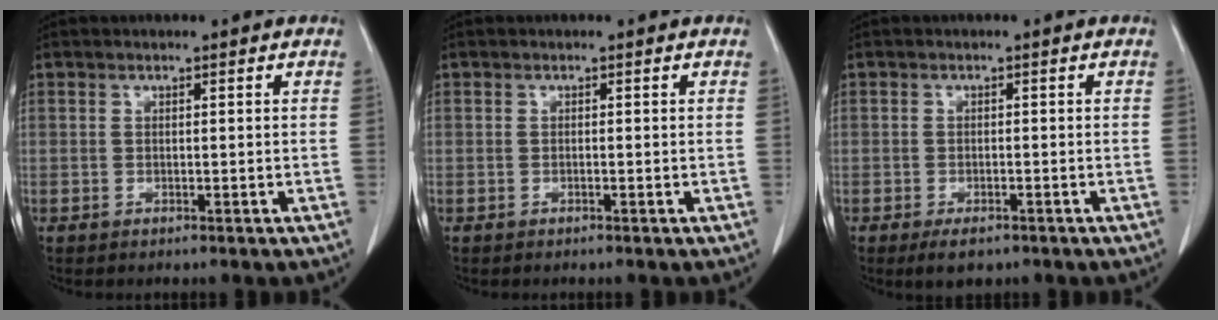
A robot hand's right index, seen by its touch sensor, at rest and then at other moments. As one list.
[{"total": 0.0}, {"total": 2.8, "force": [-1.7, 1.4, 1.6], "torque": [-0.024, -0.003, -0.020]}]